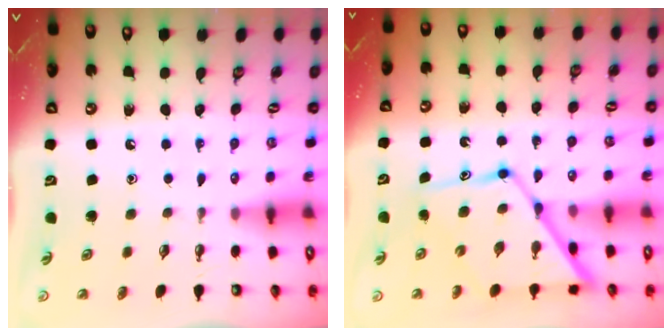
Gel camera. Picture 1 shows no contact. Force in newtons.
{"total": 15.8, "press": 15.7, "slide": 1.4}